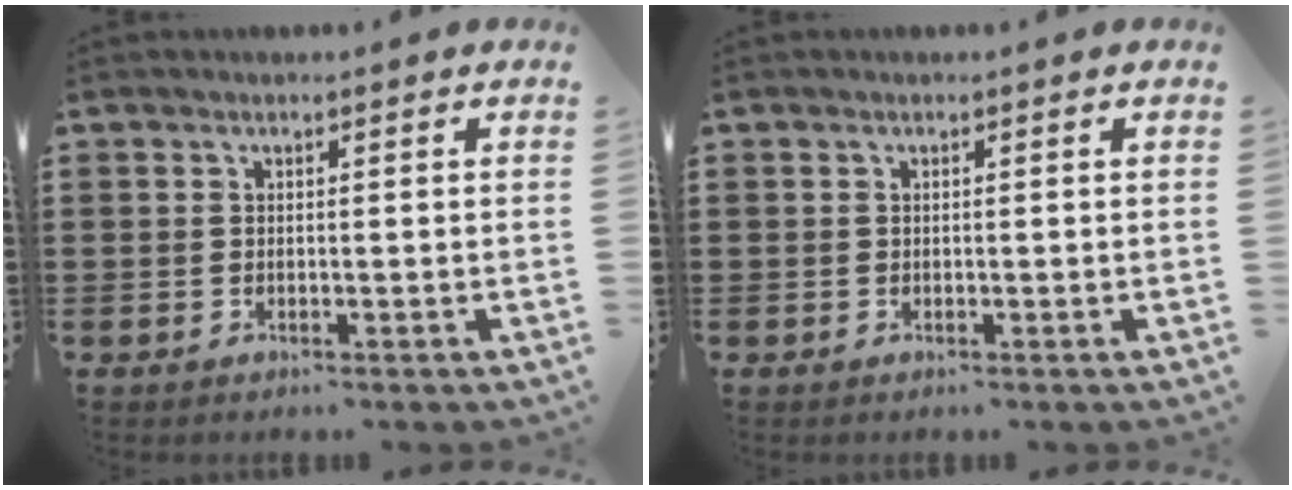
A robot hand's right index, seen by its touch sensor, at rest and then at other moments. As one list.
[{"total": 0.0}]